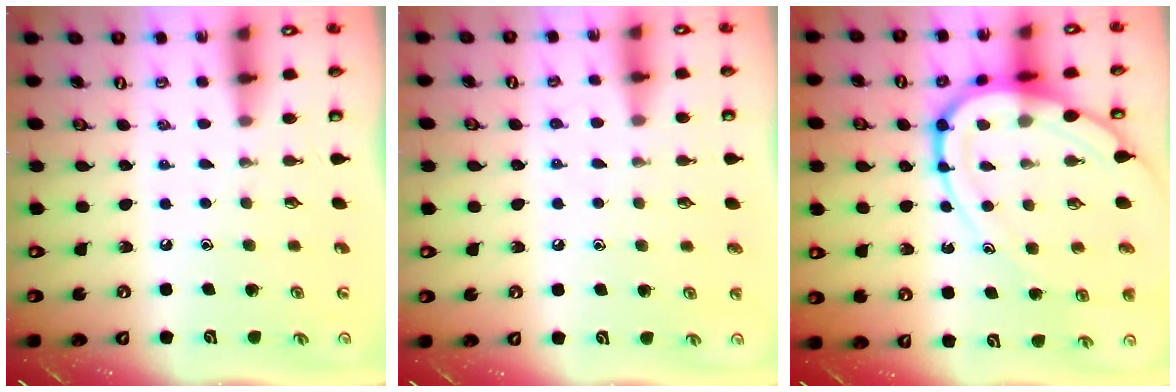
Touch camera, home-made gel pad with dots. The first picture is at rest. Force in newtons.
{"total": 6.8, "press": 6.8, "slide": 0.7}
{"total": 15.1, "press": 15.0, "slide": 1.5}